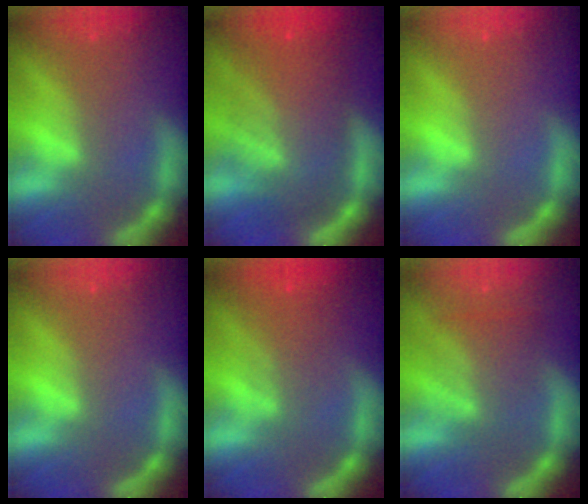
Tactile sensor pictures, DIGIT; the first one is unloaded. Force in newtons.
{"total": 10.0}
{"total": 0.0}
{"total": 0.0}
{"total": 3.6}
{"total": 5.1}